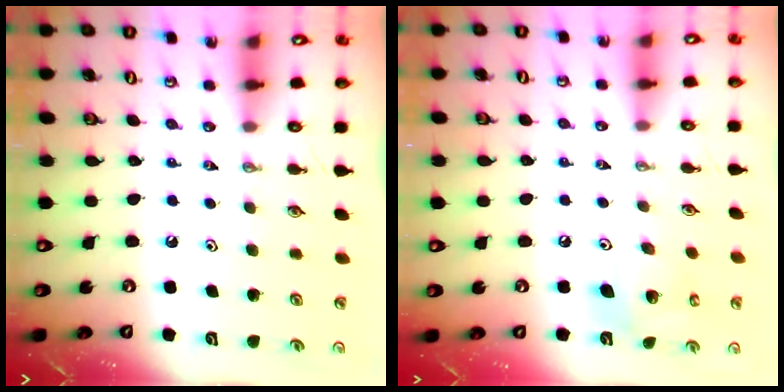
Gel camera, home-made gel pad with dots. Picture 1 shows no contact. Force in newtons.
{"total": 10.5, "press": 10.2, "slide": 2.7}